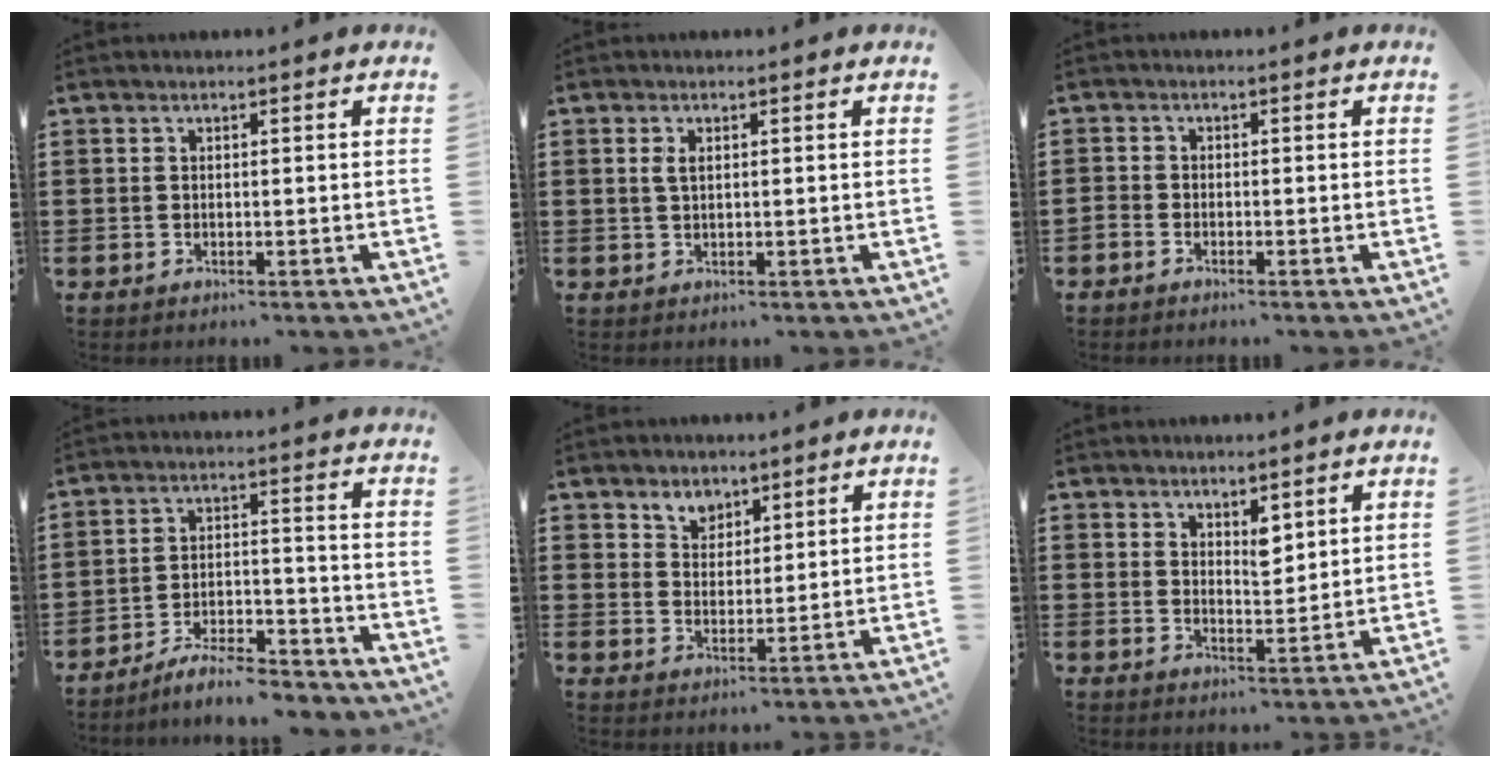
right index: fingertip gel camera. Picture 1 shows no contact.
{"total": 1.8, "force": [0.5, 0.8, 1.5], "torque": [-0.033, 0.005, 0.008]}
{"total": 1.2, "force": [-1.1, 0.3, 0.2], "torque": [-0.005, 0.002, -0.023]}
{"total": 6.6, "force": [-6.0, 0.7, 2.5], "torque": [-0.044, 0.007, -0.113]}
{"total": 3.7, "force": [2.8, 2.5, 0.2], "torque": [-0.019, 0.008, 0.053]}
{"total": 3.3, "force": [2.6, 1.5, 1.4], "torque": [-0.024, 0.001, 0.044]}